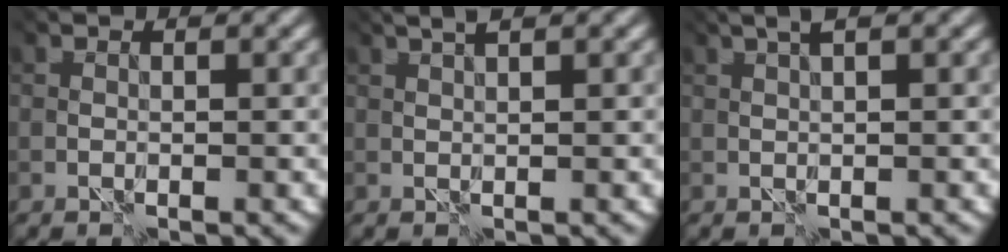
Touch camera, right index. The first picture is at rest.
{"total": 2.2, "force": [1.8, 0.1, 1.3], "torque": [-0.007, 0.022, 0.025]}
{"total": 2.0, "force": [1.3, 0.1, 1.6], "torque": [-0.003, 0.022, 0.016]}